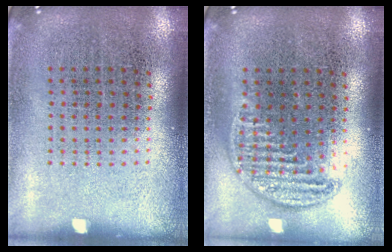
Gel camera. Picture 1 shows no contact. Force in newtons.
{"total": 1.0, "press": 0.9, "slide": 0.1}